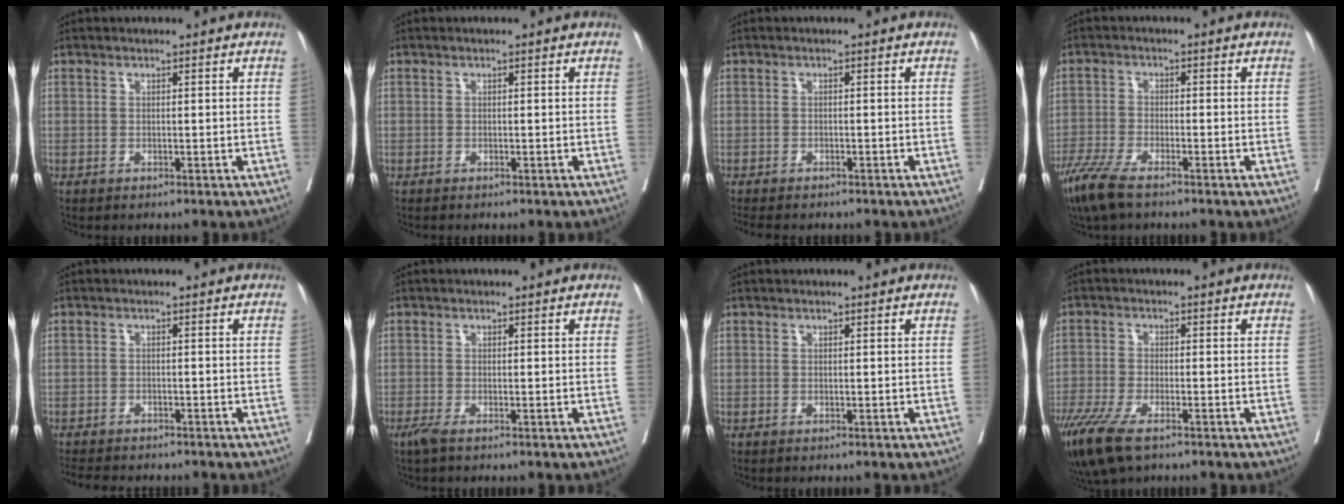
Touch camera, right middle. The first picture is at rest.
{"total": 0.0}
{"total": 6.4, "force": [-5.6, 1.7, 2.8], "torque": [-0.037, -0.006, -0.077]}
{"total": 7.1, "force": [-5.2, 1.3, 4.7], "torque": [-0.095, -0.017, -0.097]}
{"total": 8.7, "force": [-7.6, 2.4, 3.5], "torque": [-0.058, -0.004, -0.108]}
{"total": 1.4, "force": [-1.0, 0.1, 1.0], "torque": [-0.025, -0.006, -0.022]}
{"total": 0.0}
{"total": 9.0, "force": [-6.1, 2.7, 6.0], "torque": [-0.113, -0.020, -0.105]}